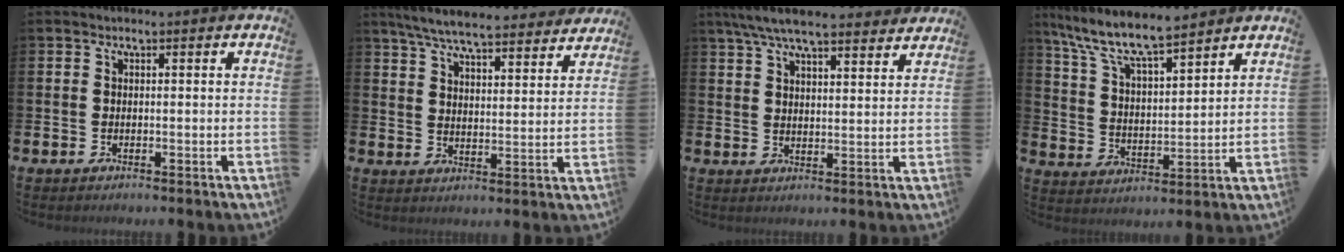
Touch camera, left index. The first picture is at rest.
{"total": 7.1, "force": [6.7, 1.0, 2.1], "torque": [-0.064, -0.039, 0.117]}
{"total": 7.5, "force": [6.9, 1.2, 2.8], "torque": [-0.073, -0.026, 0.125]}
{"total": 9.2, "force": [8.3, 1.4, 3.9], "torque": [-0.110, -0.045, 0.146]}